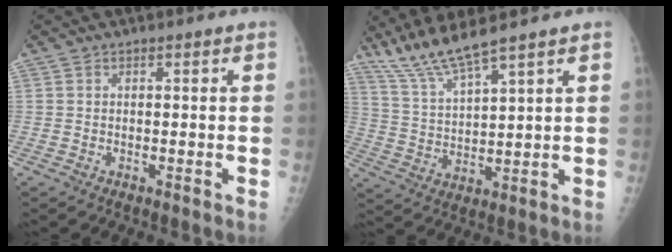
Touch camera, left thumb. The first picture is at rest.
{"total": 9.1, "force": [7.6, 0.2, 5.0], "torque": [-0.107, -0.038, 0.164]}